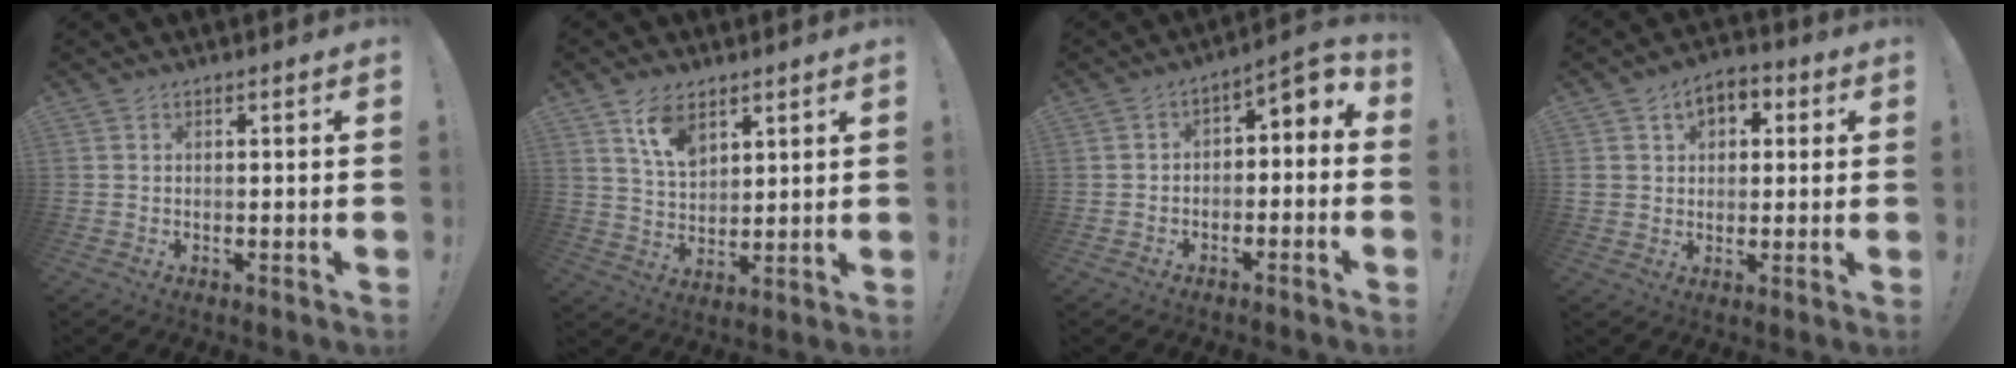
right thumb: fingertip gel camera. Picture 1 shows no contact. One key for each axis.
{"total": 10.0, "fx": 6.4, "fy": 5.8, "fz": 5.2, "tx": -0.097, "ty": -0.023, "tz": 0.123}
{"total": 3.7, "fx": -1.8, "fy": 2.4, "fz": 2.3, "tx": -0.020, "ty": 0.006, "tz": -0.034}
{"total": 7.5, "fx": 2.6, "fy": 6.1, "fz": 3.5, "tx": -0.055, "ty": -0.007, "tz": 0.054}